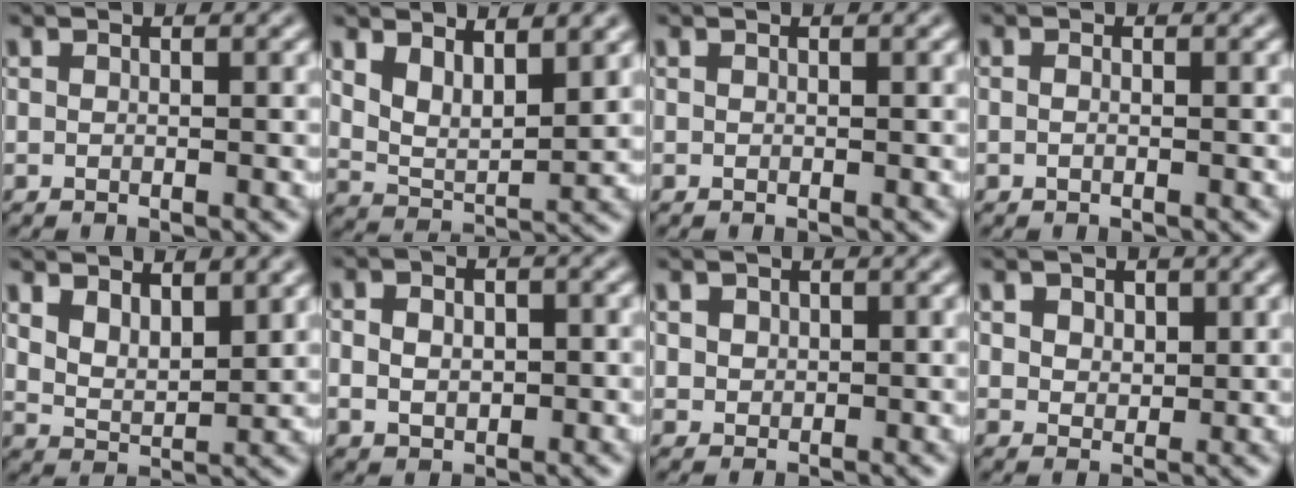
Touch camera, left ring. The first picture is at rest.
{"total": 4.3, "force": [2.3, 2.0, 3.1], "torque": [-0.069, -0.015, 0.049]}
{"total": 0.0}
{"total": 0.6, "force": [-0.2, 0.3, 0.5], "torque": [-0.009, -0.008, -0.002]}
{"total": 3.6, "force": [2.2, 1.7, 2.3], "torque": [-0.047, -0.009, 0.047]}
{"total": 3.6, "force": [0.1, 2.6, 2.4], "torque": [-0.030, 0.007, -0.005]}
{"total": 1.3, "force": [0.5, 1.2, 0.4], "torque": [-0.007, -0.004, 0.017]}
{"total": 2.9, "force": [1.5, 2.1, 1.3], "torque": [-0.034, 0.002, 0.021]}